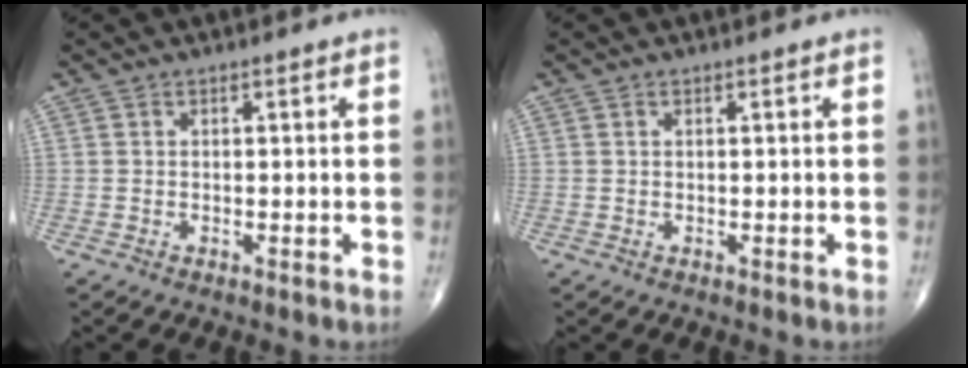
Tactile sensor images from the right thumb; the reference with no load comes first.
{"total": 0.0}